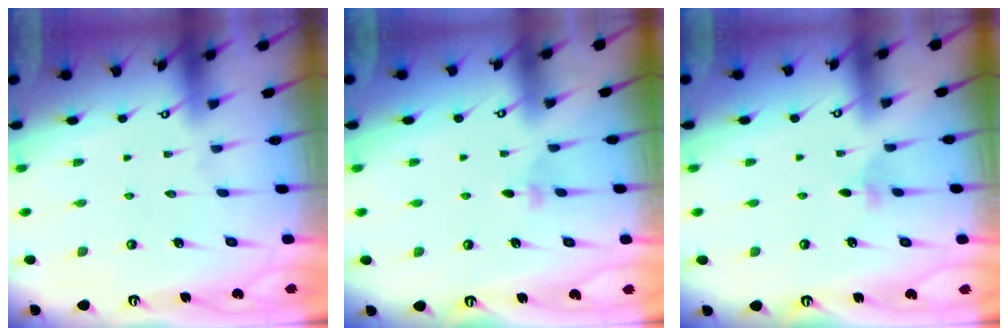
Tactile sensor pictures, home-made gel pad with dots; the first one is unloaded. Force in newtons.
{"total": 2.8, "press": 2.7, "slide": 0.8}
{"total": 2.9, "press": 2.8, "slide": 0.8}